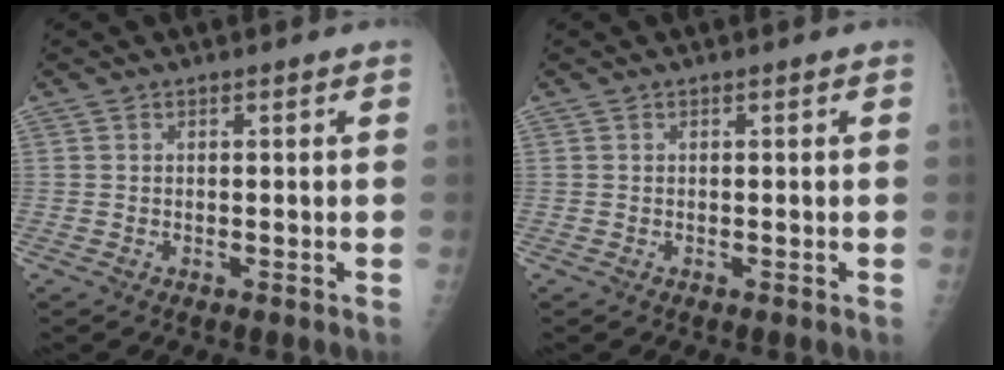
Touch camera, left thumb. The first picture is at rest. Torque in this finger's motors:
{"motor_torque": [0.00, 0.00, -0.02, -0.02, 0.00]}